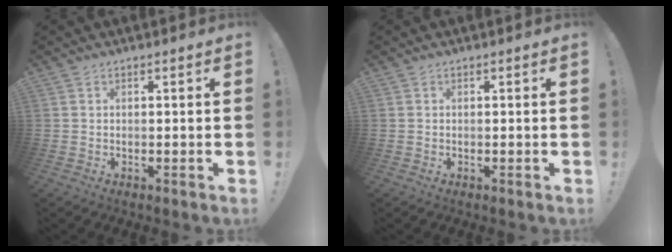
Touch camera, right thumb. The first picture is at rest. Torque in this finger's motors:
{"motor_torque": [0.06, -0.05, 0.10, 0.00, 0.05]}